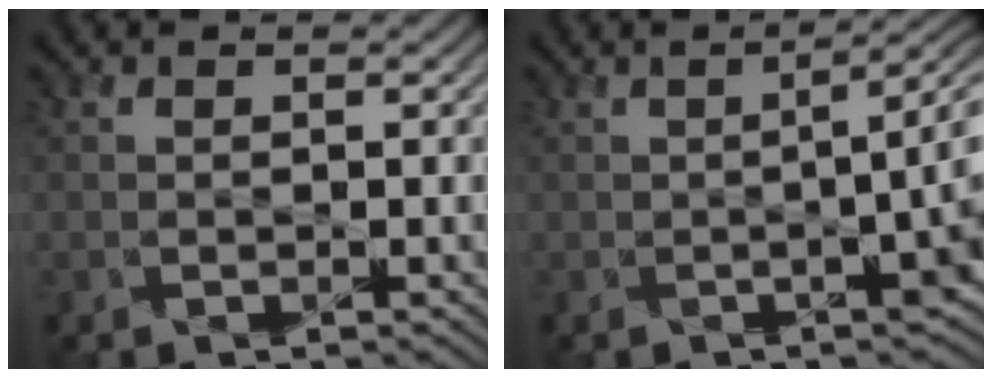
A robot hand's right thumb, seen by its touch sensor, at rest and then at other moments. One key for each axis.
{"total": 6.9, "fx": -0.6, "fy": 2.0, "fz": 6.5, "tx": -0.067, "ty": -0.001, "tz": -0.014}